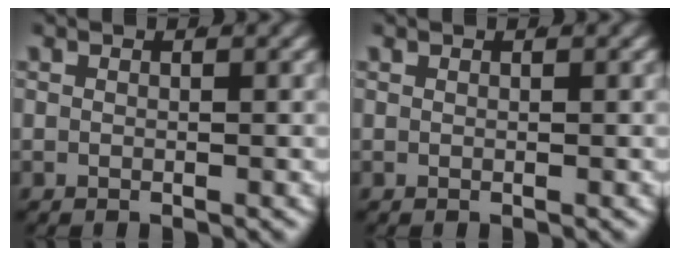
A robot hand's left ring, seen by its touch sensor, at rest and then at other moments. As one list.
[{"total": 0.0}]